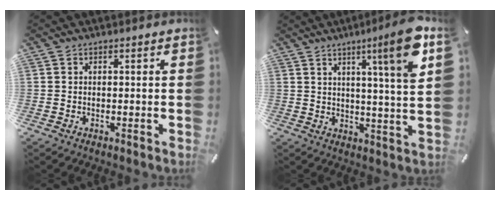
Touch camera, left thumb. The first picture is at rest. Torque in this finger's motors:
{"motor_torque": [0.48, 0.69, 0.25, -0.18, 0.33]}